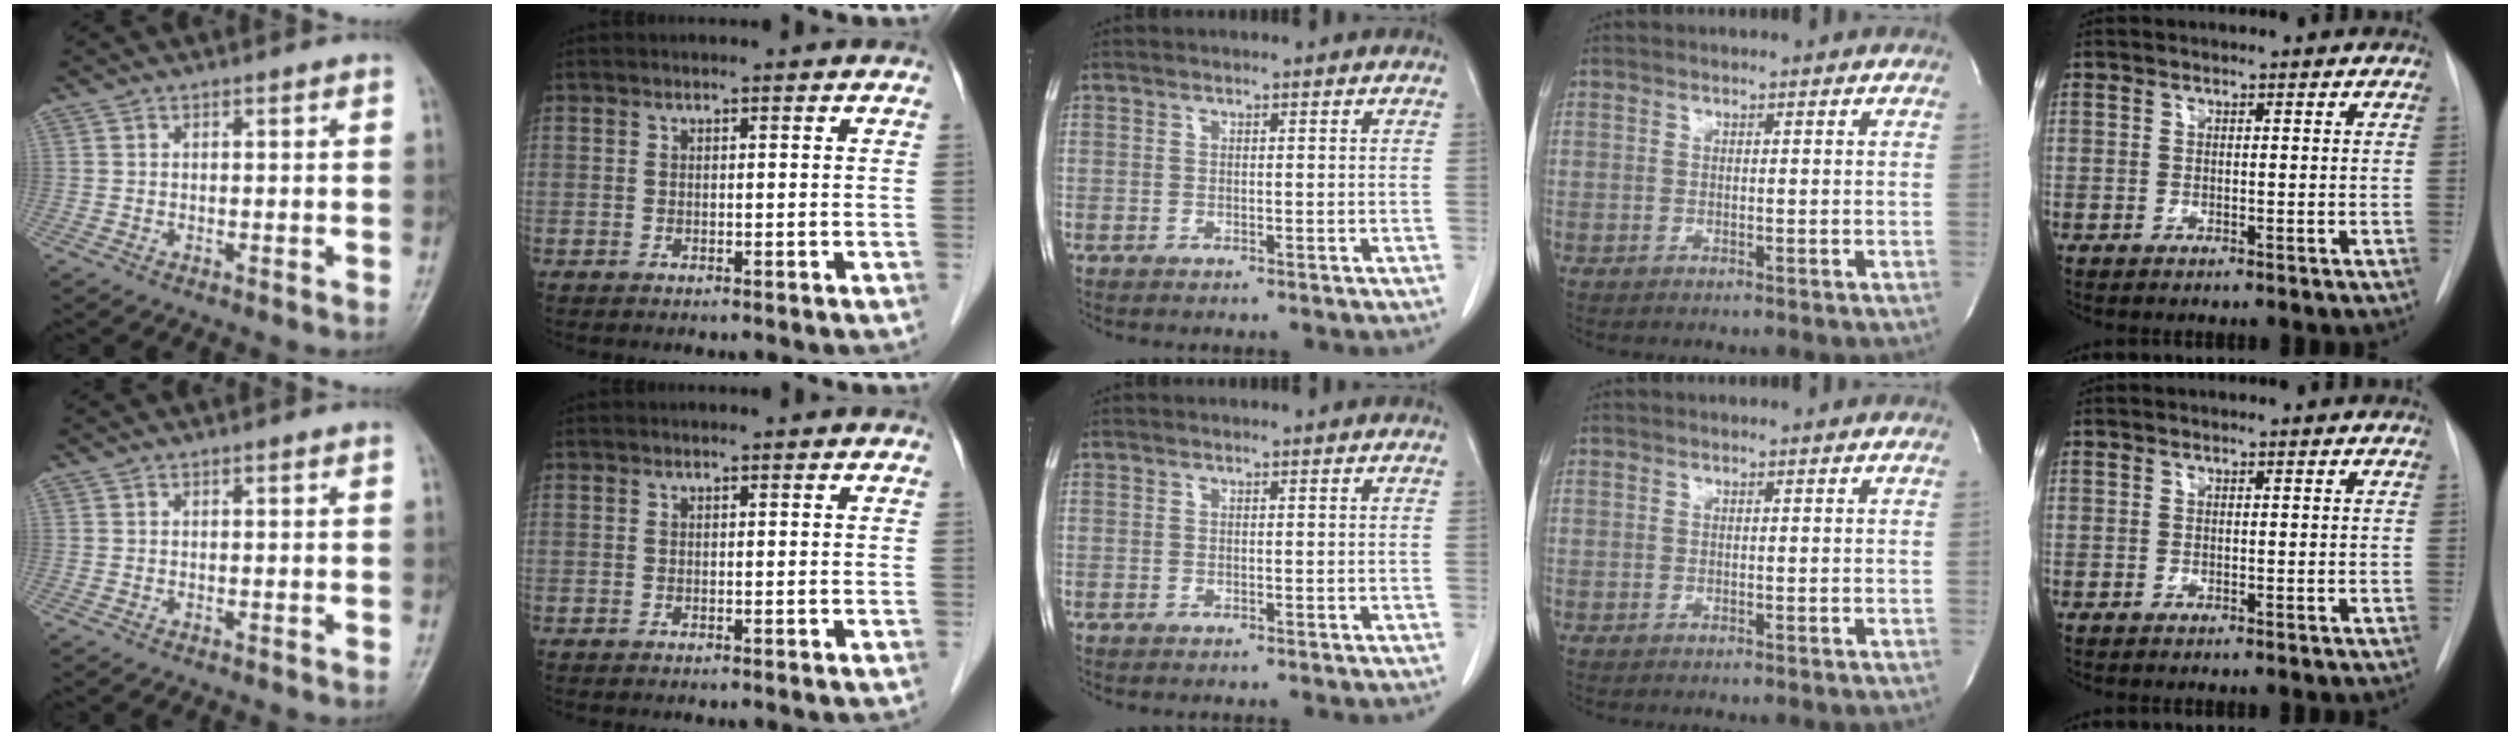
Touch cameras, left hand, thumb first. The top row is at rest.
{}